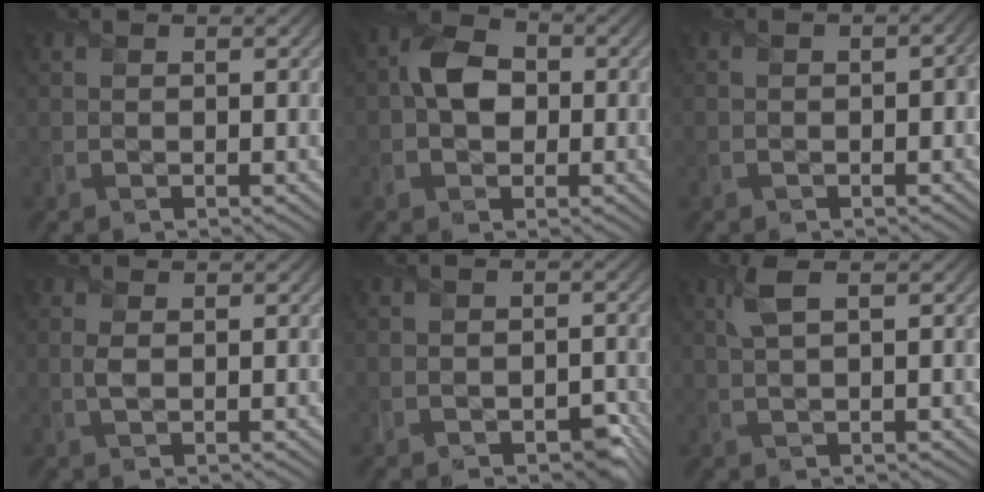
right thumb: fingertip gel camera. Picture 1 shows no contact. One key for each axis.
{"total": 5.3, "fx": -0.1, "fy": 4.0, "fz": 3.4, "tx": -0.063, "ty": 0.009, "tz": -0.014}
{"total": 1.7, "fx": -0.5, "fy": 1.1, "fz": 1.2, "tx": -0.015, "ty": -0.002, "tz": -0.005}
{"total": 1.3, "fx": 0.2, "fy": 0.6, "fz": 1.1, "tx": -0.033, "ty": 0.002, "tz": 0.004}
{"total": 2.9, "fx": -1.6, "fy": 2.1, "fz": 1.2, "tx": -0.010, "ty": 0.000, "tz": -0.022}
{"total": 2.9, "fx": 1.3, "fy": 0.7, "fz": 2.5, "tx": -0.060, "ty": 0.012, "tz": 0.023}